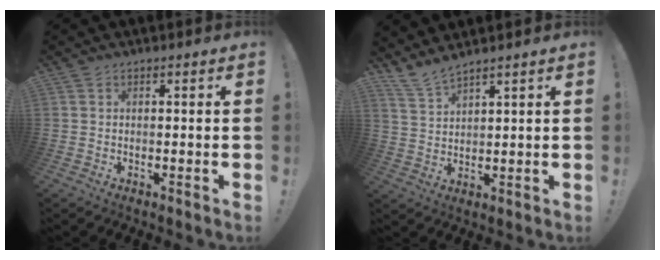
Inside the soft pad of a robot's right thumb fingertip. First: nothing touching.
{"total": 5.7, "force": [5.2, 0.7, 2.1], "torque": [-0.058, -0.026, 0.101]}